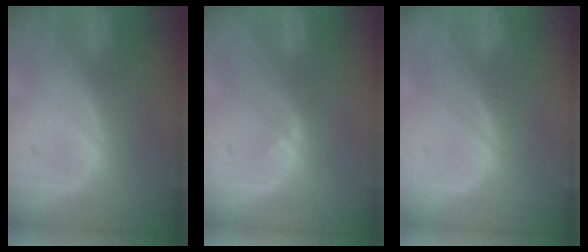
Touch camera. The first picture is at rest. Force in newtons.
{"total": 0.6, "press": 0.6, "slide": 0.1}
{"total": 0.0}